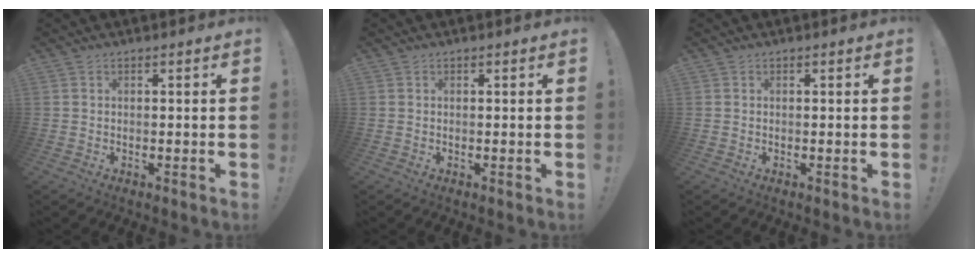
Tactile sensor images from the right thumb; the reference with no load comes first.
{"total": 0.0}
{"total": 0.0}